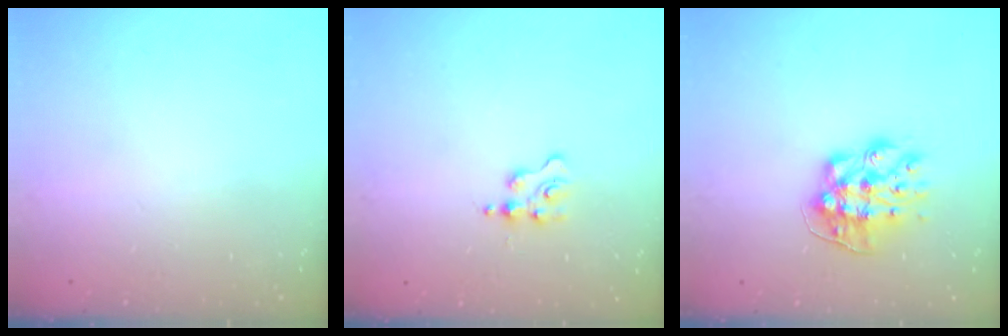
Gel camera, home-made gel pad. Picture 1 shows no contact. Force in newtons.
{"total": 2.0, "press": 2.0, "slide": 0.2}
{"total": 11.1, "press": 11.1, "slide": 0.8}